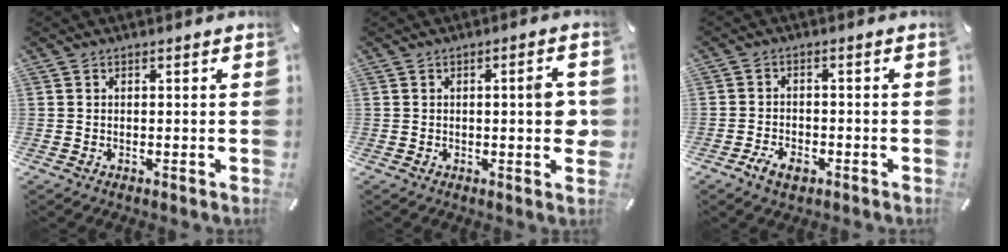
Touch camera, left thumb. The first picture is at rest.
{"total": 5.8, "force": [0.5, 1.3, 5.6], "torque": [-0.069, -0.008, -0.001]}
{"total": 4.2, "force": [-2.5, 2.4, 2.3], "torque": [-0.049, 0.010, -0.047]}